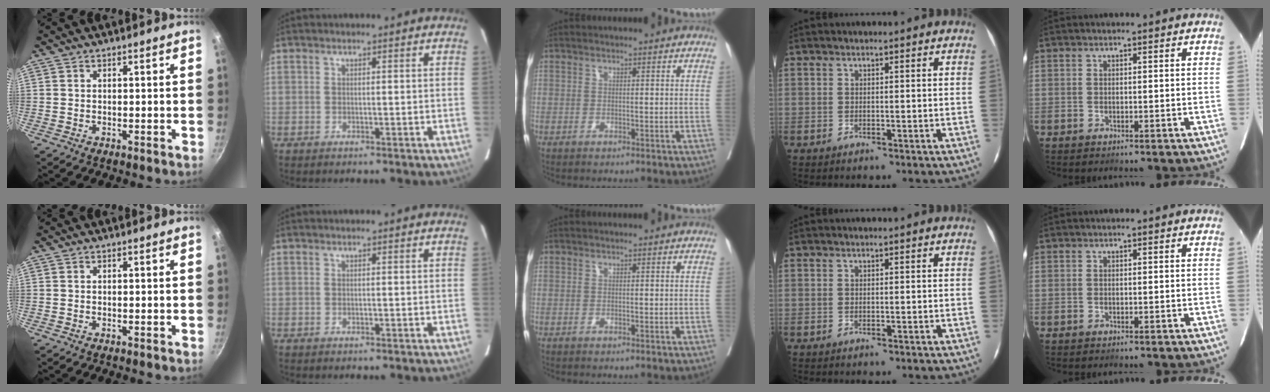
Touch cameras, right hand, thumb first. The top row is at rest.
{}